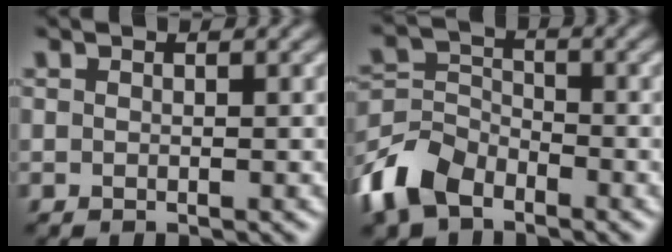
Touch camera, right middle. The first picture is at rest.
{"total": 6.2, "force": [-4.2, 3.6, 2.8], "torque": [-0.066, 0.000, -0.098]}